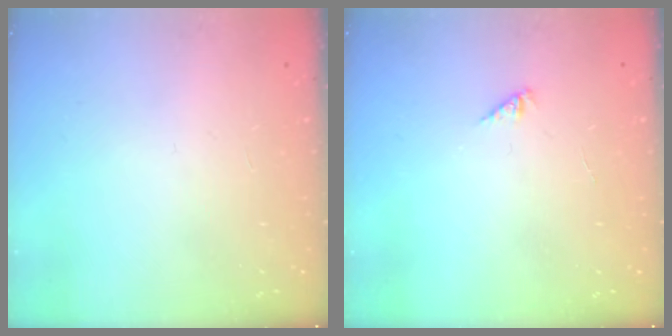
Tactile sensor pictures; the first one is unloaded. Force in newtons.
{"total": 0.0}